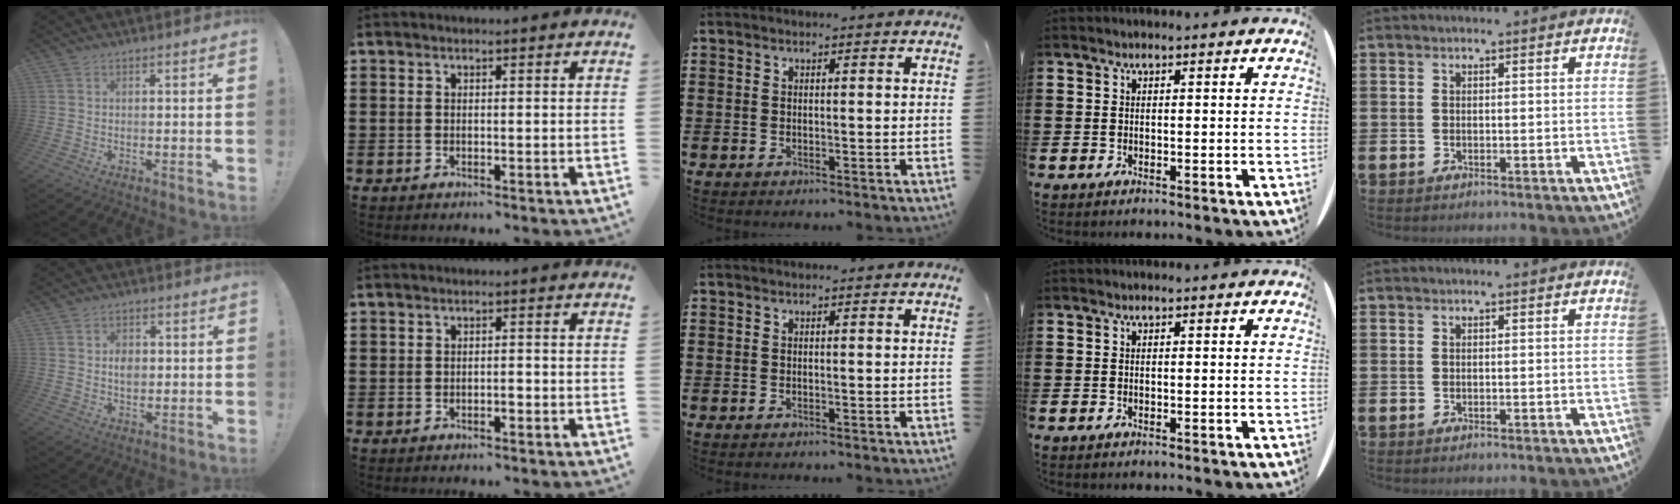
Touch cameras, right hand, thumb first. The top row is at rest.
{"thumb": {"total": 4.1, "force": [0.2, 3.3, 2.4], "torque": [-0.021, -0.005, -0.002]}, "index": {"total": 1.1, "force": [-0.5, 0.5, 0.9], "torque": [-0.016, -0.001, -0.008]}}